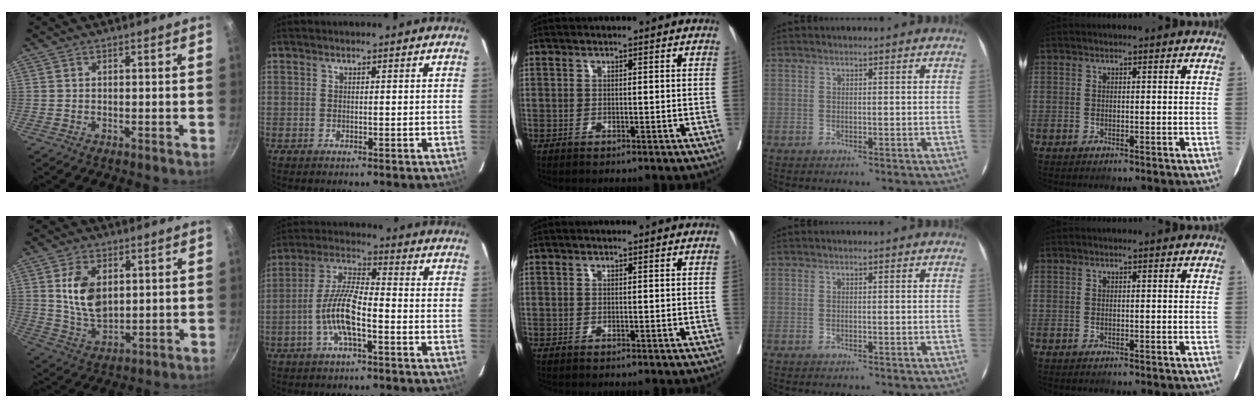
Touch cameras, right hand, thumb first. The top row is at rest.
{"thumb": {"total": 10.0, "force": [2.5, 6.1, 7.5], "torque": [-0.123, -0.019, 0.058]}, "index": {"total": 9.4, "force": [-3.0, 2.1, 8.7], "torque": [-0.182, 0.011, -0.059]}}